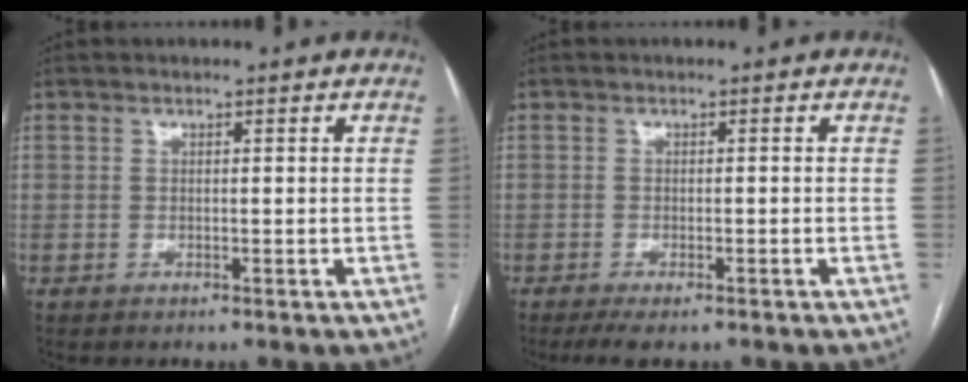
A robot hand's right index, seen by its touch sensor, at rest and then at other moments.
{"total": 3.5, "force": [-2.6, 0.9, 2.2], "torque": [-0.034, -0.008, -0.040]}